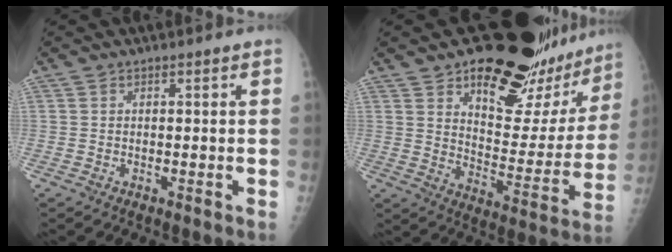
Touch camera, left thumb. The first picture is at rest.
{"total": 25.0, "force": [17.5, 10.1, 14.8], "torque": [-0.154, -0.098, 0.244]}